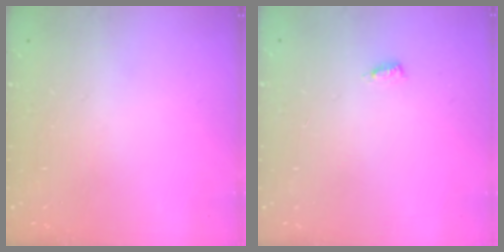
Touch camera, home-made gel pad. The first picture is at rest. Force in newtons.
{"total": 3.4, "press": 3.4, "slide": 0.3}